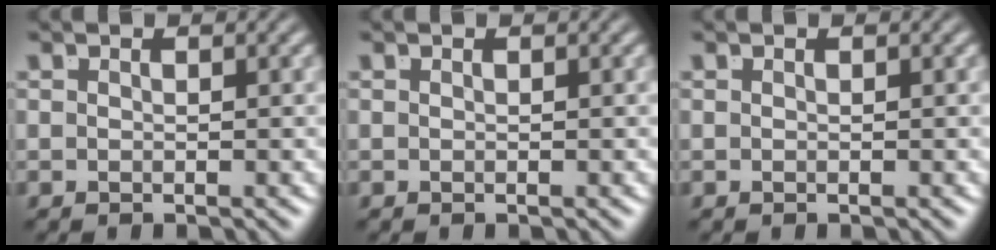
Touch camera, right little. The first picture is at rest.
{"total": 0.0}
{"total": 0.0}